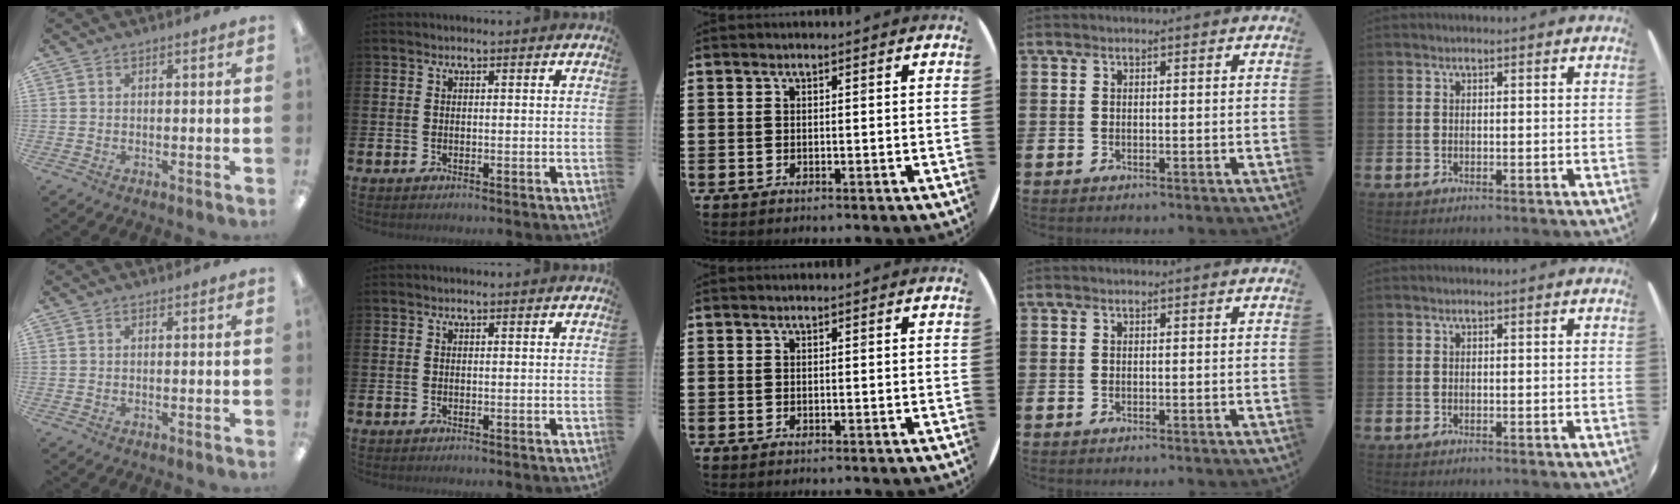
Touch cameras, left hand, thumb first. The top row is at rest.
{}